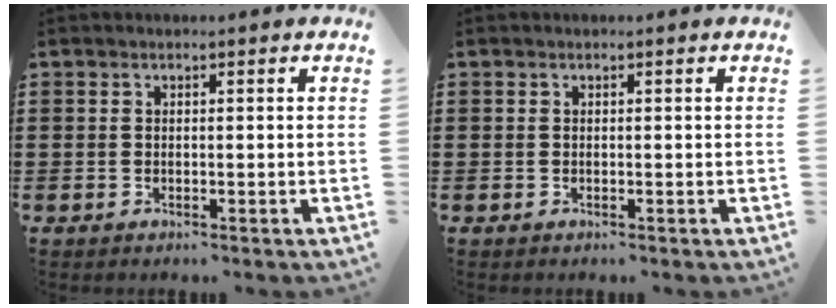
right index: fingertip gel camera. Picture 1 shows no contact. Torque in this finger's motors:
{"motor_torque": [0.00, 0.00, 0.00, 0.00]}